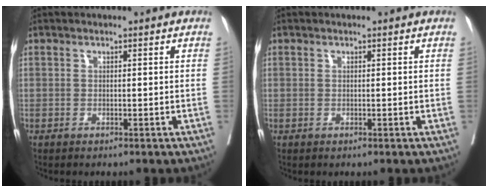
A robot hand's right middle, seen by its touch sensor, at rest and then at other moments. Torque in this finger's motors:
{"motor_torque": [0.21, 0.02, 0.05, 0.00]}